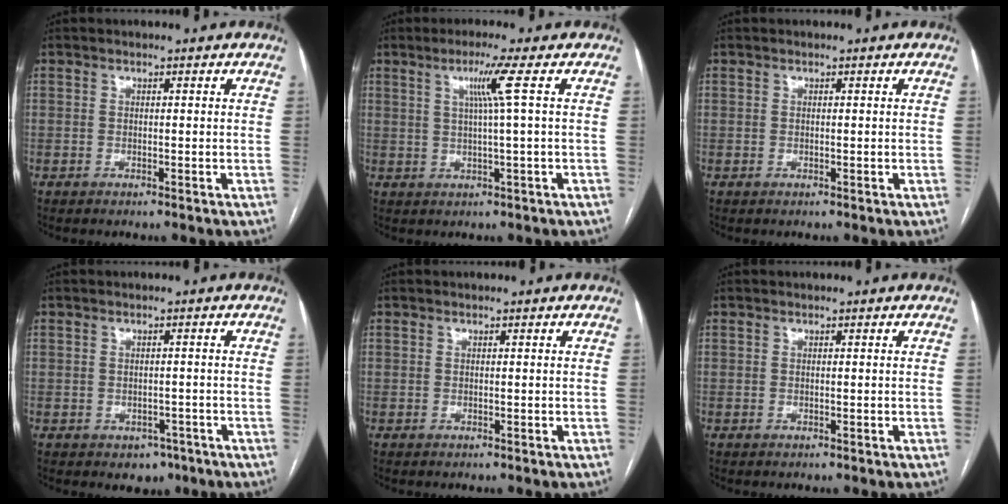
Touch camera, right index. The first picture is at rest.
{"total": 4.8, "force": [1.5, -1.5, 4.3], "torque": [-0.084, 0.000, 0.029]}
{"total": 0.0}
{"total": 3.1, "force": [-1.7, 2.4, 1.2], "torque": [-0.007, 0.007, -0.014]}
{"total": 0.0}
{"total": 0.0}